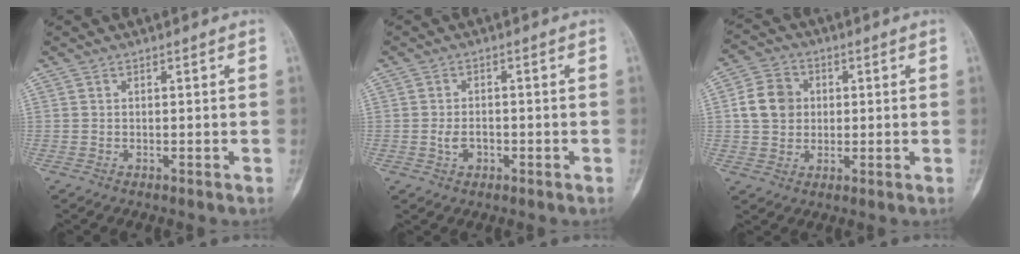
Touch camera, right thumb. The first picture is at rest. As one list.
[{"total": 2.8, "force": [-0.8, 1.9, 1.9], "torque": [-0.027, 0.007, -0.014]}, {"total": 8.3, "force": [1.0, 7.1, 4.1], "torque": [-0.053, 0.005, 0.010]}]